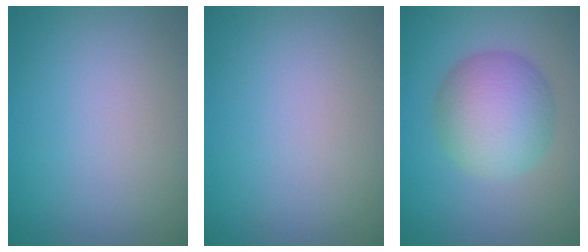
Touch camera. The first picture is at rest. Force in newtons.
{"total": 0.0}
{"total": 6.3, "press": 6.3, "slide": 0.1}